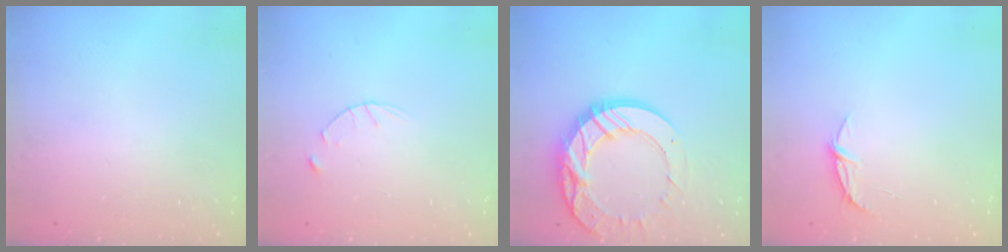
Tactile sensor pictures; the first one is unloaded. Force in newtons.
{"total": 2.8, "press": 2.8, "slide": 0.4}
{"total": 17.7, "press": 17.6, "slide": 1.5}
{"total": 5.6, "press": 5.6, "slide": 0.4}